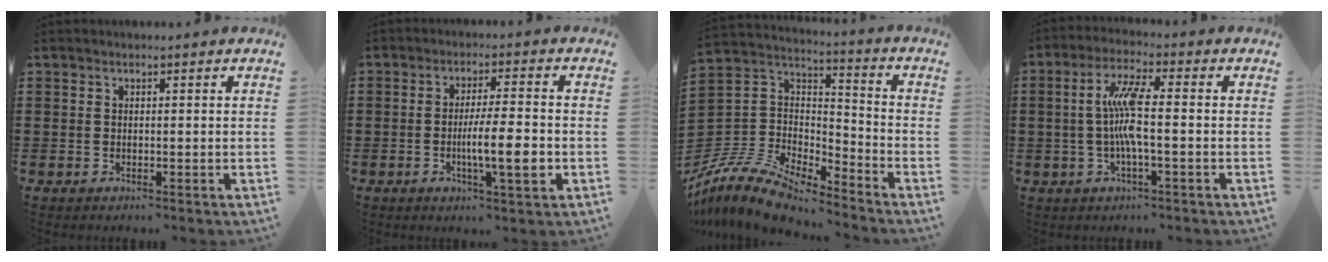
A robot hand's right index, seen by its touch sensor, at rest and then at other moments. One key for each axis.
{"total": 7.6, "fx": -1.9, "fy": 1.1, "fz": 7.3, "tx": -0.127, "ty": -0.006, "tz": -0.033}
{"total": 10.9, "fx": -9.8, "fy": 2.5, "fz": 4.0, "tx": -0.102, "ty": 0.012, "tz": -0.203}
{"total": 7.2, "fx": -0.4, "fy": 1.1, "fz": 7.1, "tx": -0.151, "ty": -0.004, "tz": -0.017}